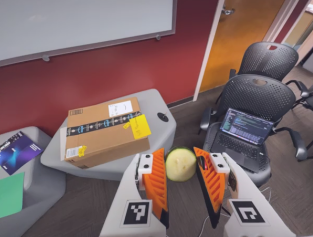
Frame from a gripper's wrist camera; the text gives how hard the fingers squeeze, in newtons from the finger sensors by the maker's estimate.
{"total": 7.9, "left": 7.9, "right": 7.9}